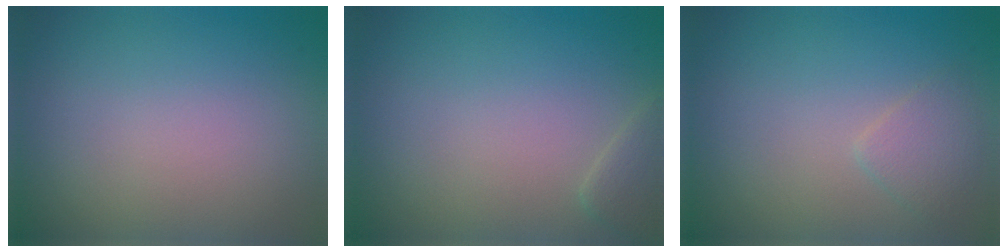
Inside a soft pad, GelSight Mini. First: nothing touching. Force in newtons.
{"total": 1.5, "press": 1.5, "slide": 0.1}
{"total": 1.6, "press": 1.6, "slide": 0.1}